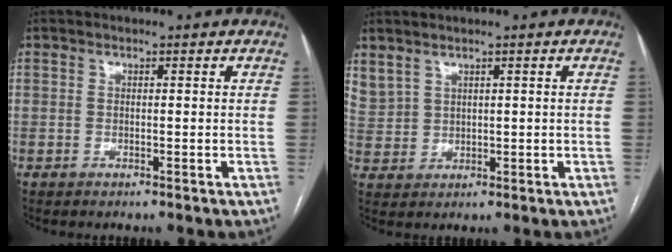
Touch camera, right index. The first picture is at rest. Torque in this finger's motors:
{"motor_torque": [-0.19, 0.26, 0.01, 0.00]}